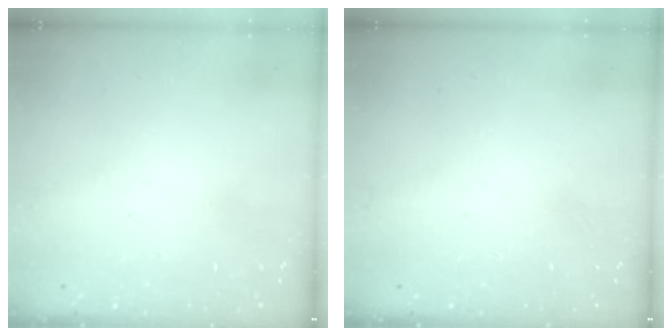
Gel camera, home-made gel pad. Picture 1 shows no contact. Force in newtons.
{"total": 0.0}